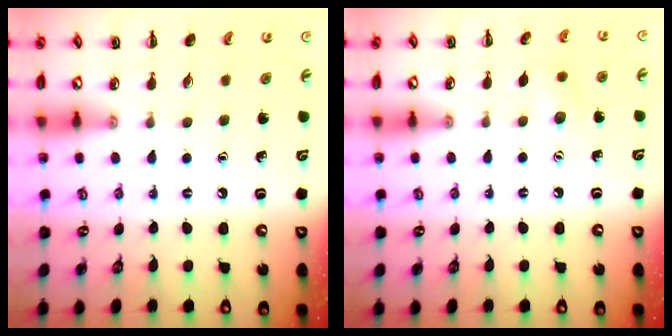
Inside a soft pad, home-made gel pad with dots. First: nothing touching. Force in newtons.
{"total": 6.0, "press": 5.8, "slide": 1.5}